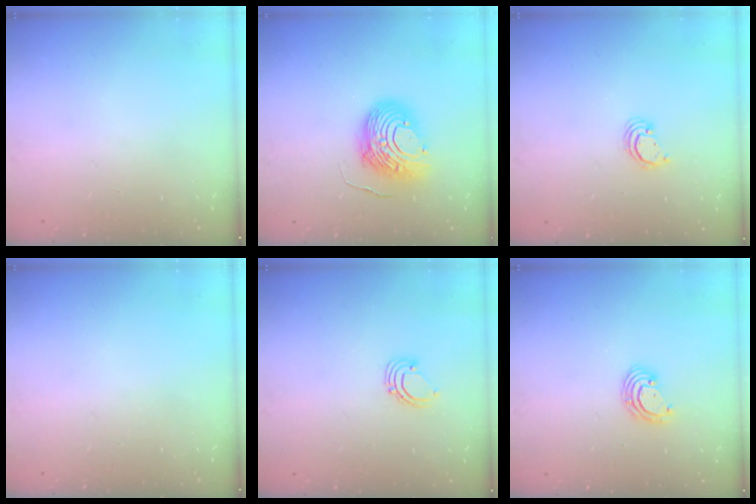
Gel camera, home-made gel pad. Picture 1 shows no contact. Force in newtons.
{"total": 11.2, "press": 11.2, "slide": 1.1}
{"total": 2.3, "press": 2.3, "slide": 0.3}
{"total": 0.0}
{"total": 2.9, "press": 2.9, "slide": 0.2}
{"total": 3.8, "press": 3.8, "slide": 0.2}